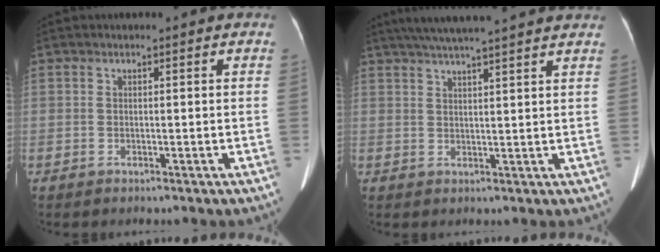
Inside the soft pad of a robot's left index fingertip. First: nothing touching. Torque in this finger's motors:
{"motor_torque": [0.02, -0.25, -0.02, 0.01]}